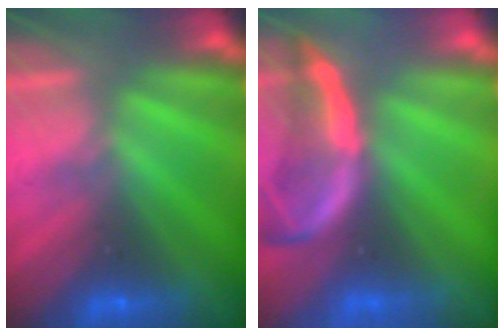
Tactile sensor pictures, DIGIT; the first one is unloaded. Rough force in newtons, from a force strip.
{"total": 2.0}